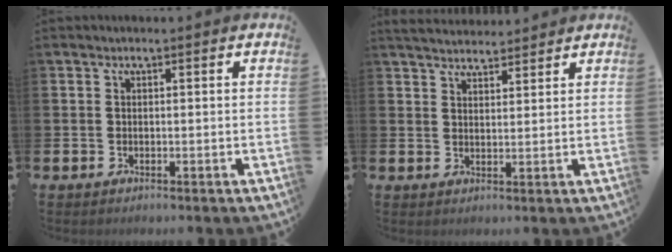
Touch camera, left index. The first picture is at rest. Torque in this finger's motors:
{"motor_torque": [0.89, -1.25, 0.26, 0.05]}